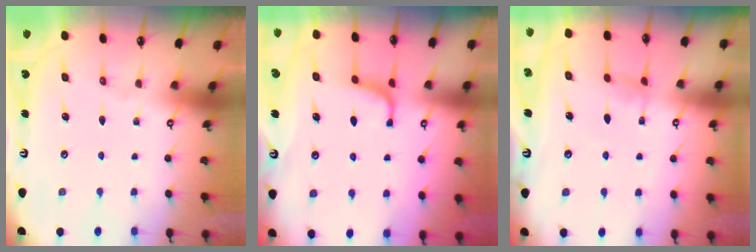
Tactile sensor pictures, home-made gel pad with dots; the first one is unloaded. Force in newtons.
{"total": 2.4, "press": 2.4, "slide": 0.4}
{"total": 1.5, "press": 1.5, "slide": 0.4}